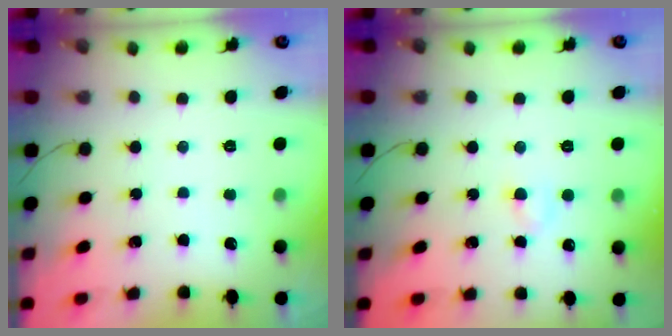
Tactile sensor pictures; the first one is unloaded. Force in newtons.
{"total": 2.5, "press": 2.4, "slide": 0.9}